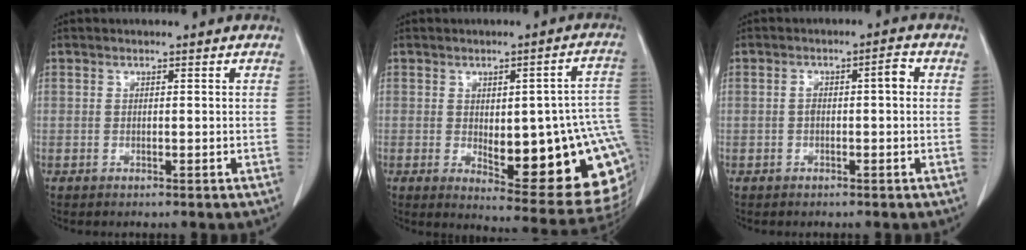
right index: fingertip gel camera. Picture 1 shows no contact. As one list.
[{"total": 22.0, "force": [-2.7, 5.6, 21.1], "torque": [-0.183, 0.011, -0.008]}, {"total": 3.2, "force": [0.1, 0.9, 3.1], "torque": [-0.048, 0.018, 0.003]}]